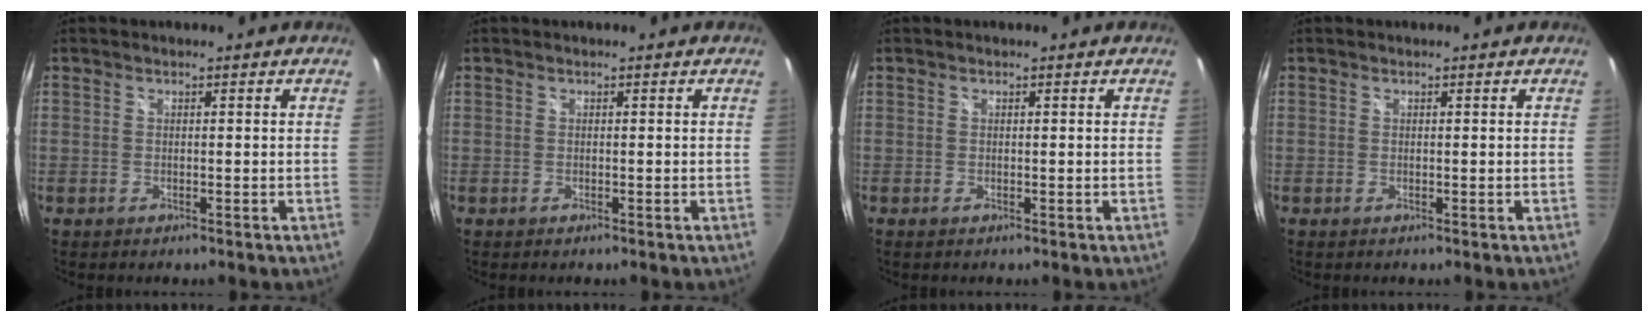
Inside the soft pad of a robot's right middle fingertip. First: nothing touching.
{"total": 0.0}
{"total": 0.0}
{"total": 0.0}